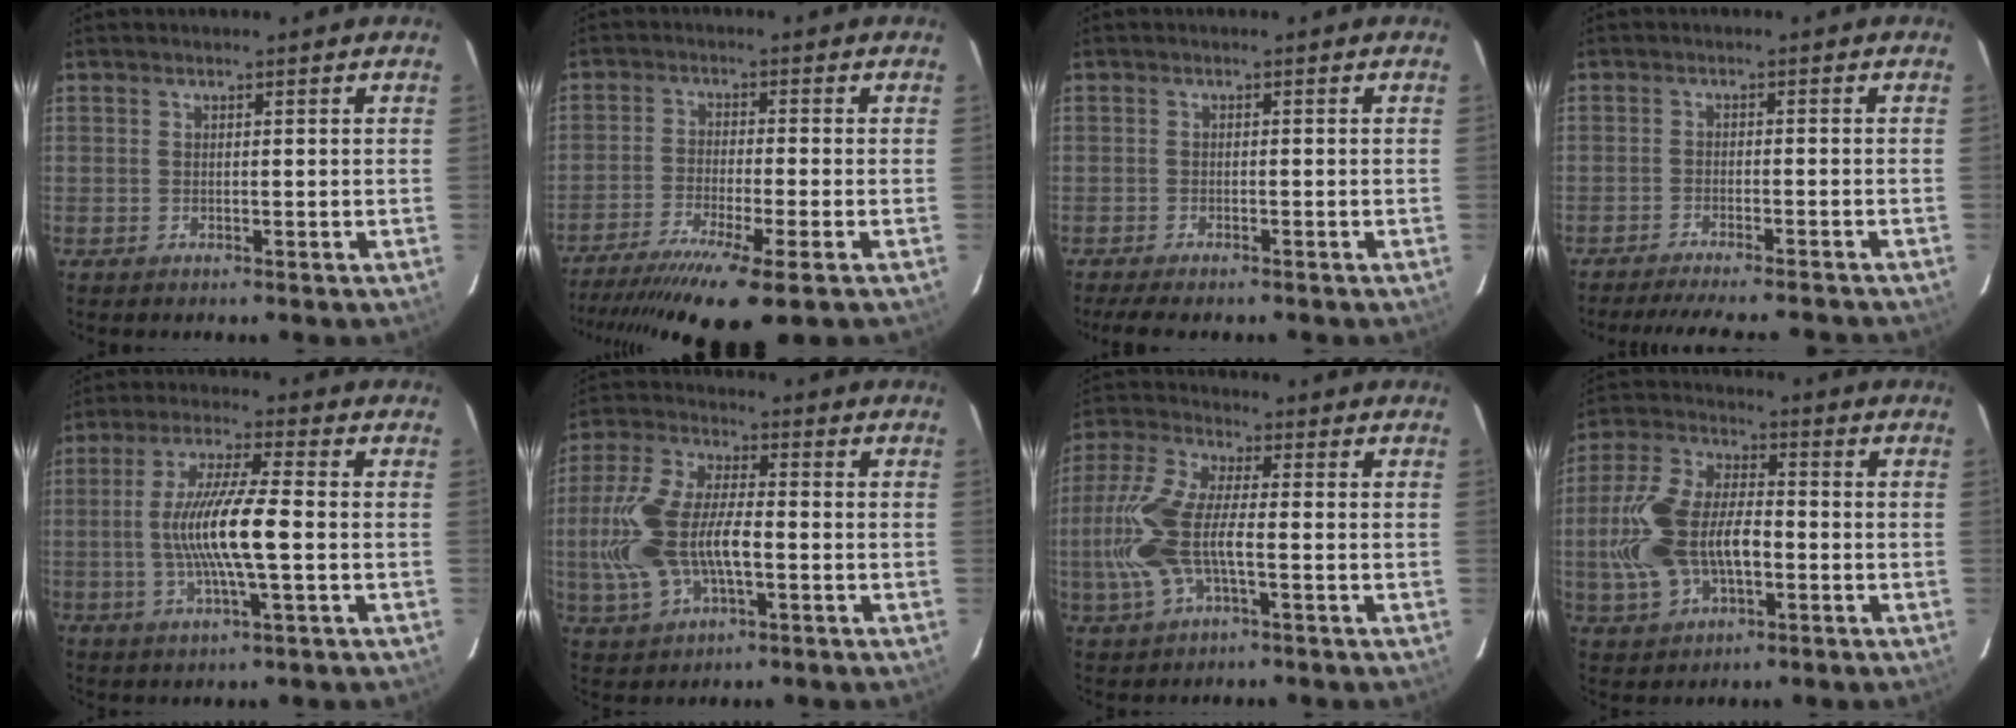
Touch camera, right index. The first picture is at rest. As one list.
[{"total": 15.8, "force": [-11.5, 1.5, 10.8], "torque": [-0.216, -0.050, -0.192]}, {"total": 5.4, "force": [-4.5, 1.1, 2.8], "torque": [-0.066, -0.020, -0.074]}, {"total": 13.8, "force": [-12.5, 1.6, 5.6], "torque": [-0.115, -0.008, -0.177]}, {"total": 11.8, "force": [-1.3, 0.9, 11.7], "torque": [-0.225, -0.002, -0.025]}, {"total": 16.0, "force": [-2.4, 7.8, 13.7], "torque": [-0.303, 0.003, -0.042]}, {"total": 13.7, "force": [-2.5, 5.0, 12.5], "torque": [-0.278, 0.002, -0.052]}, {"total": 15.9, "force": [-2.8, 8.7, 13.0], "torque": [-0.287, 0.007, -0.047]}]